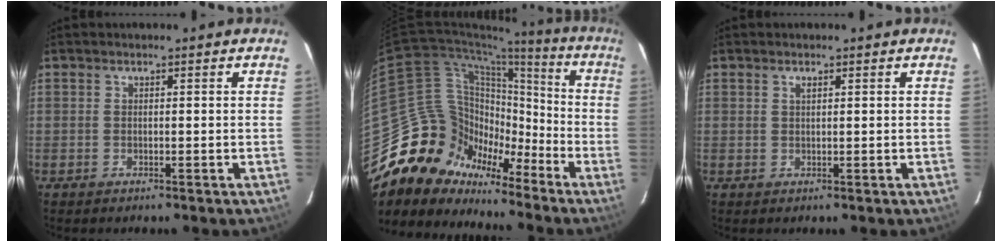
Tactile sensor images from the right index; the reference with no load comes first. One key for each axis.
{"total": 15.7, "fx": -11.5, "fy": 10.5, "fz": 2.0, "tx": -0.032, "ty": 0.060, "tz": -0.201}
{"total": 0.8, "fx": 0.5, "fy": 0.2, "fz": 0.6, "tx": -0.011, "ty": 0.003, "tz": 0.008}